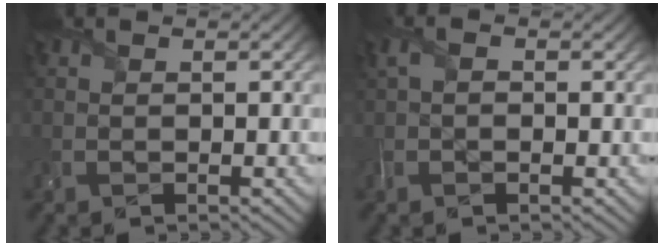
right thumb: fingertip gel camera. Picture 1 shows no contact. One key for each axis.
{"total": 2.1, "fx": 0.2, "fy": 1.3, "fz": 1.7, "tx": -0.043, "ty": 0.005, "tz": 0.000}